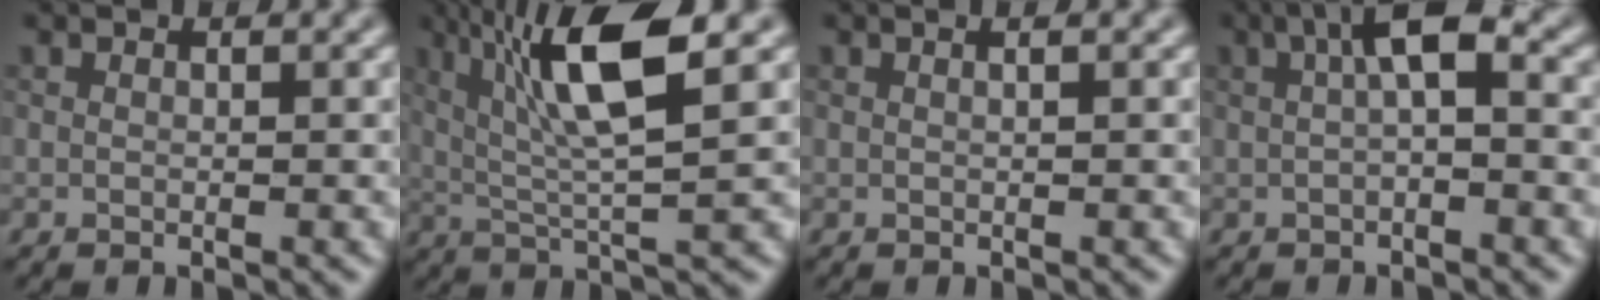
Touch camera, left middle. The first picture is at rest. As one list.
[{"total": 7.1, "force": [2.2, 1.1, 6.6], "torque": [-0.137, 0.008, 0.056]}, {"total": 1.5, "force": [0.6, 0.7, 1.1], "torque": [-0.004, 0.016, -0.008]}, {"total": 3.6, "force": [0.4, 0.5, 3.5], "torque": [-0.069, 0.020, 0.015]}]